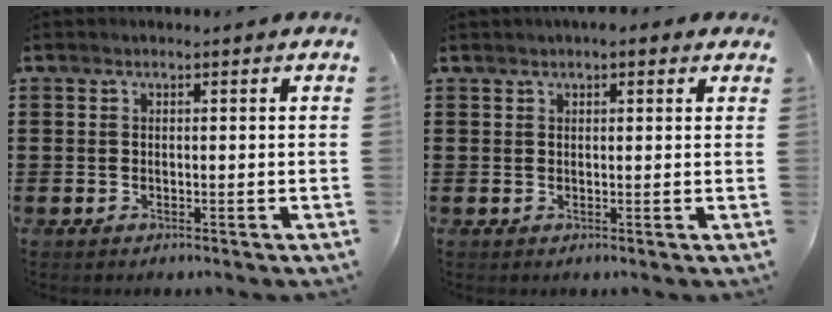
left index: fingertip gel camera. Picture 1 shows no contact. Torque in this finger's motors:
{"motor_torque": [2.14, 0.00, 0.31, -0.05]}